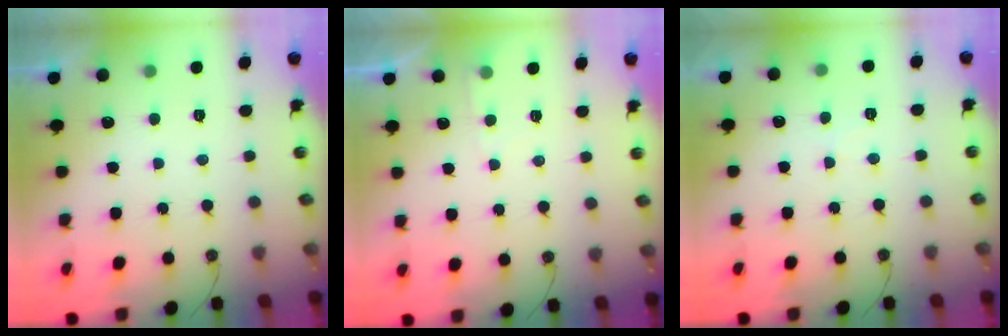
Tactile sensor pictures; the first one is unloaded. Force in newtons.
{"total": 3.2, "press": 3.1, "slide": 0.4}
{"total": 3.6, "press": 3.6, "slide": 0.6}